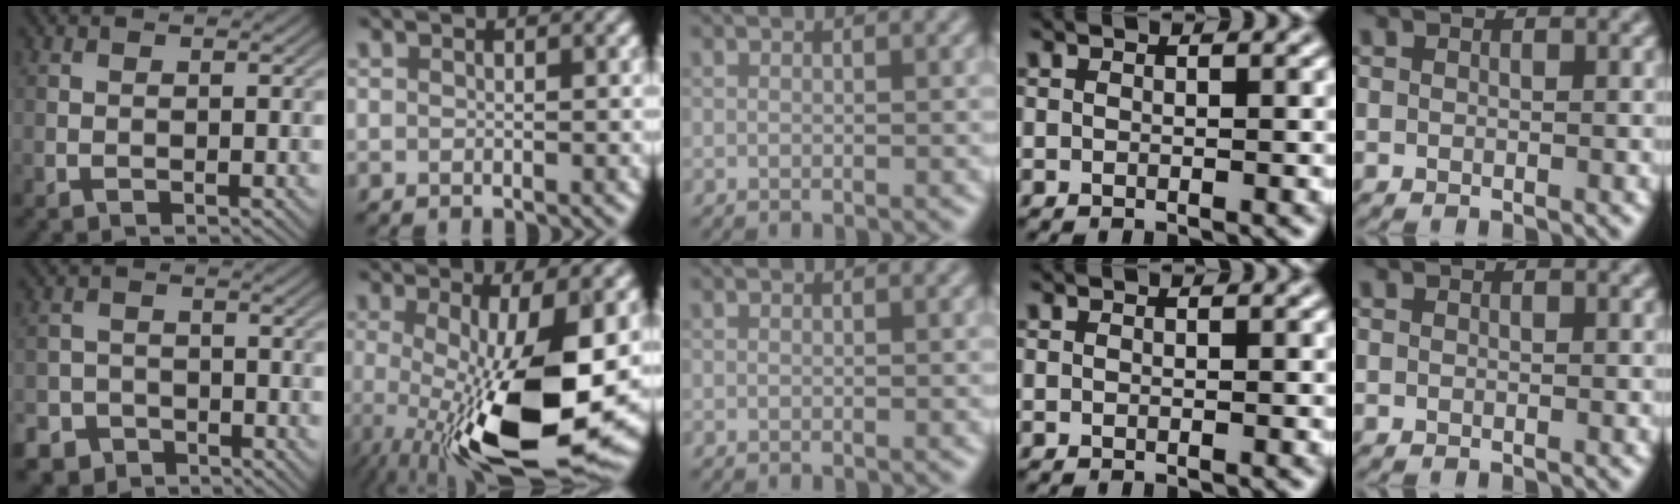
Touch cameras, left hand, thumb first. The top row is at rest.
{"thumb": {"total": 5.5, "force": [-3.9, 3.8, 0.8], "torque": [0.001, -0.008, -0.078]}, "index": {"total": 14.4, "force": [-2.1, 4.7, 13.5], "torque": [-0.219, -0.031, -0.026]}}